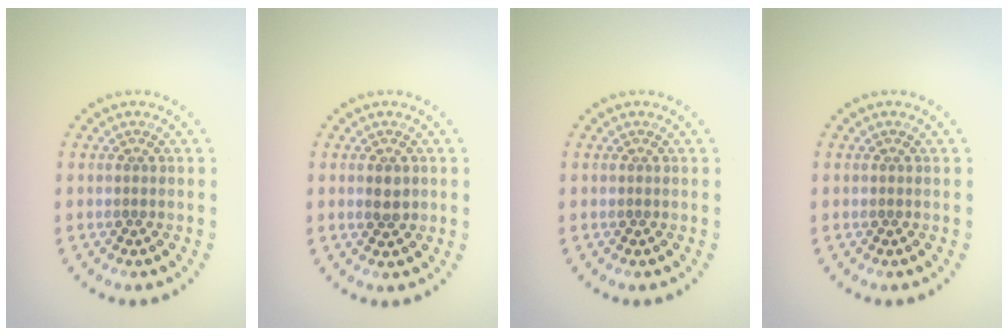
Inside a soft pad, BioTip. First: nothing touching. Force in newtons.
{"total": 1.5, "press": 1.5, "slide": 0.0}
{"total": 0.0}
{"total": 0.0}